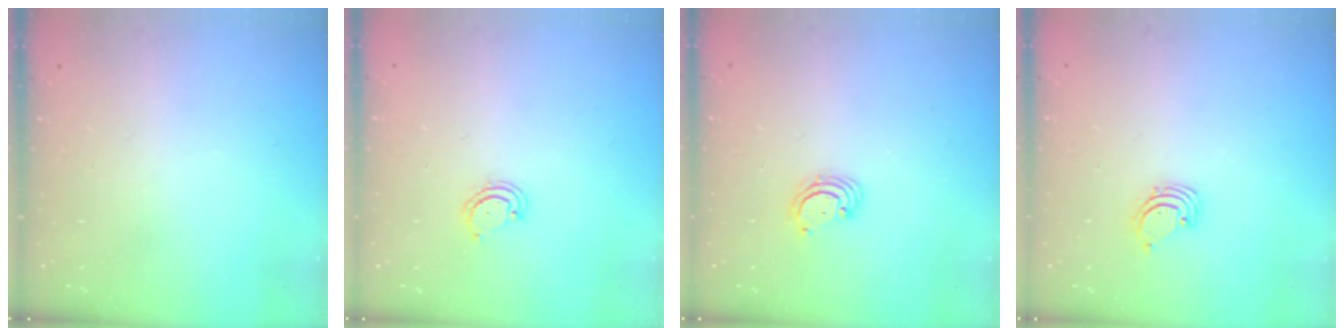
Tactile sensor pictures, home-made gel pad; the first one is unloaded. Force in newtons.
{"total": 3.9, "press": 3.9, "slide": 0.4}
{"total": 3.2, "press": 3.2, "slide": 0.3}
{"total": 1.4, "press": 1.4, "slide": 0.1}